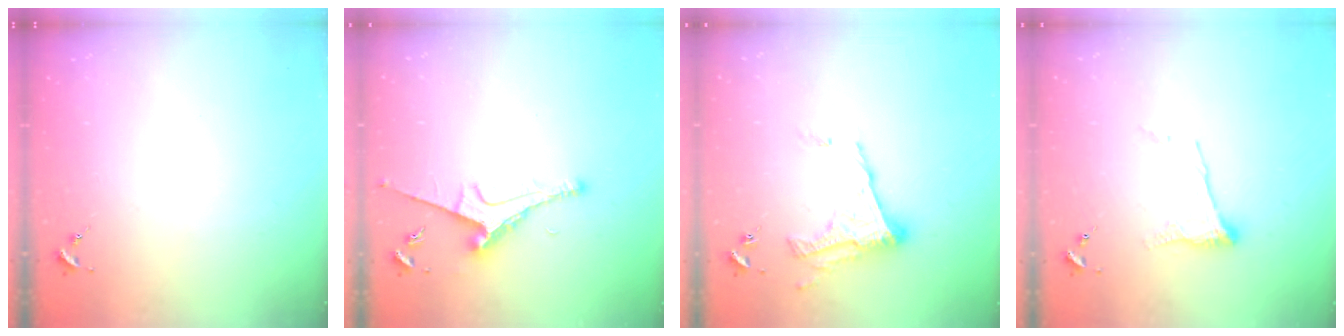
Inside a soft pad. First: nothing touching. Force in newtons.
{"total": 9.1, "press": 9.0, "slide": 1.2}
{"total": 15.1, "press": 15.0, "slide": 0.7}
{"total": 10.0, "press": 10.0, "slide": 0.7}